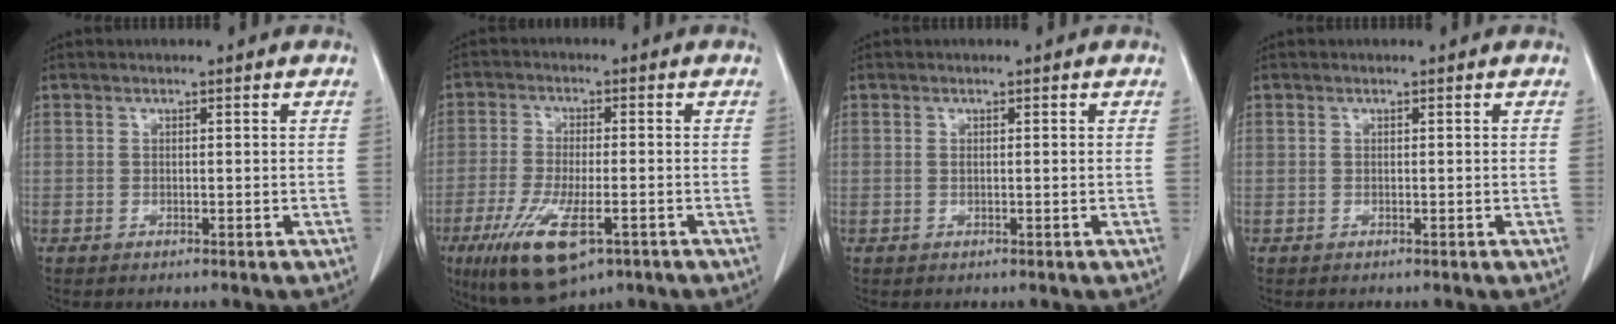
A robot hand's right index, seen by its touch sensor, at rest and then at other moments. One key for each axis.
{"total": 11.4, "fx": -5.7, "fy": 3.3, "fz": 9.3, "tx": -0.179, "ty": -0.026, "tz": -0.089}
{"total": 0.7, "fx": 0.1, "fy": 0.1, "fz": 0.7, "tx": -0.017, "ty": -0.001, "tz": 0.004}
{"total": 0.0}